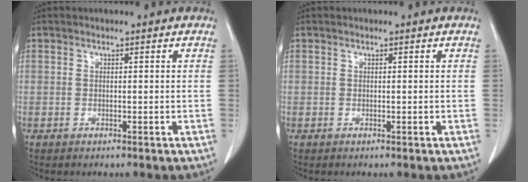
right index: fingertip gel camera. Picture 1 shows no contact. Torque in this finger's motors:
{"motor_torque": [0.01, 0.07, 0.06, 0.01]}